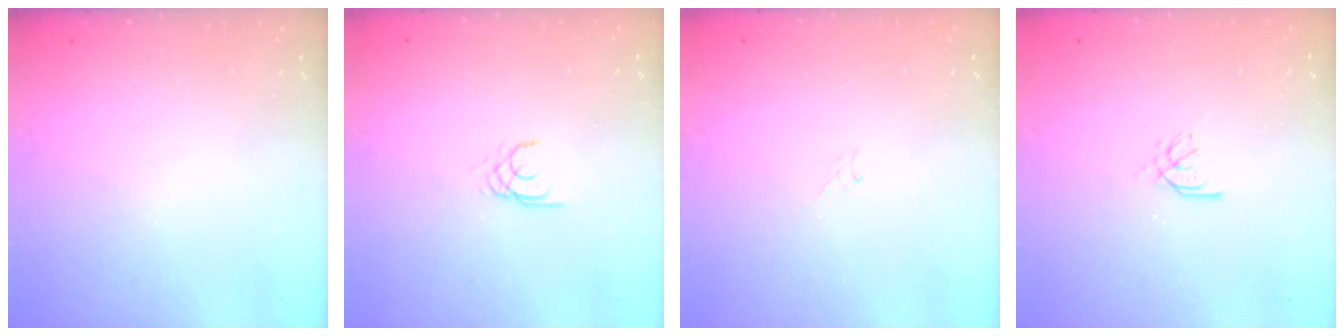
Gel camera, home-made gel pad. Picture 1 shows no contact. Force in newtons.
{"total": 1.6, "press": 1.6, "slide": 0.2}
{"total": 1.3, "press": 1.3, "slide": 0.1}
{"total": 1.7, "press": 1.6, "slide": 0.5}